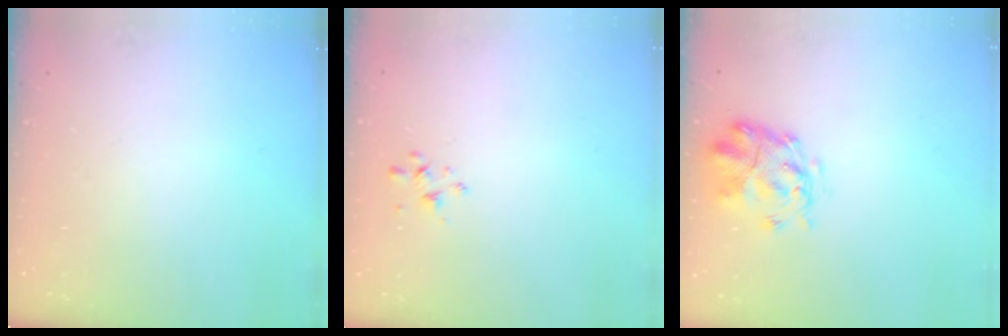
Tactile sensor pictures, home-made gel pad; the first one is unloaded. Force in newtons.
{"total": 2.1, "press": 2.0, "slide": 0.6}
{"total": 3.8, "press": 3.4, "slide": 1.7}